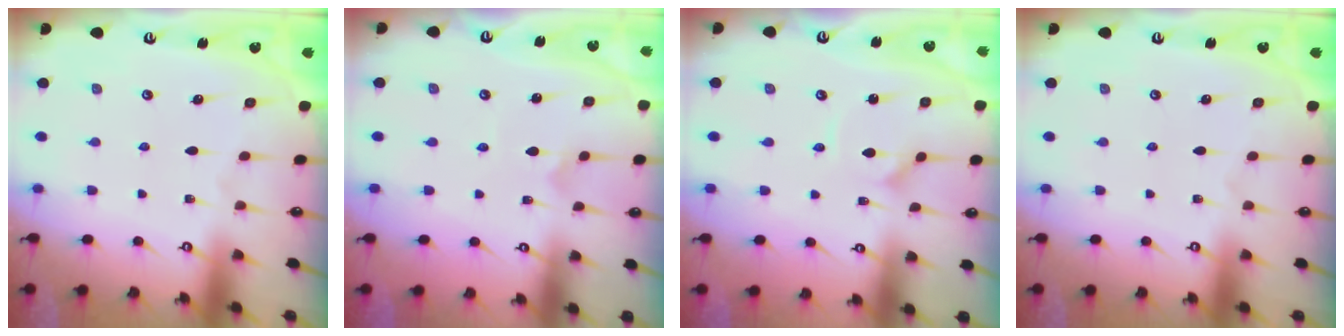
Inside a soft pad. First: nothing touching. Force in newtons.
{"total": 2.3, "press": 2.3, "slide": 0.2}
{"total": 2.2, "press": 2.2, "slide": 0.4}
{"total": 0.0}